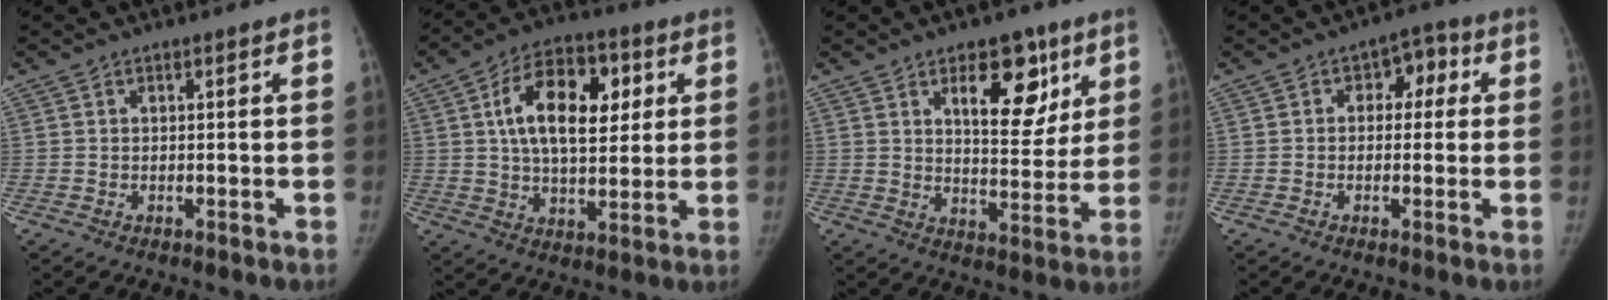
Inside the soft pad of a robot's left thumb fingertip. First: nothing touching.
{"total": 16.7, "force": [4.4, 9.7, 12.9], "torque": [-0.181, 0.000, 0.070]}
{"total": 12.5, "force": [6.3, 6.5, 8.7], "torque": [-0.078, -0.034, 0.095]}
{"total": 5.7, "force": [1.0, 4.0, 3.9], "torque": [-0.017, 0.018, 0.005]}